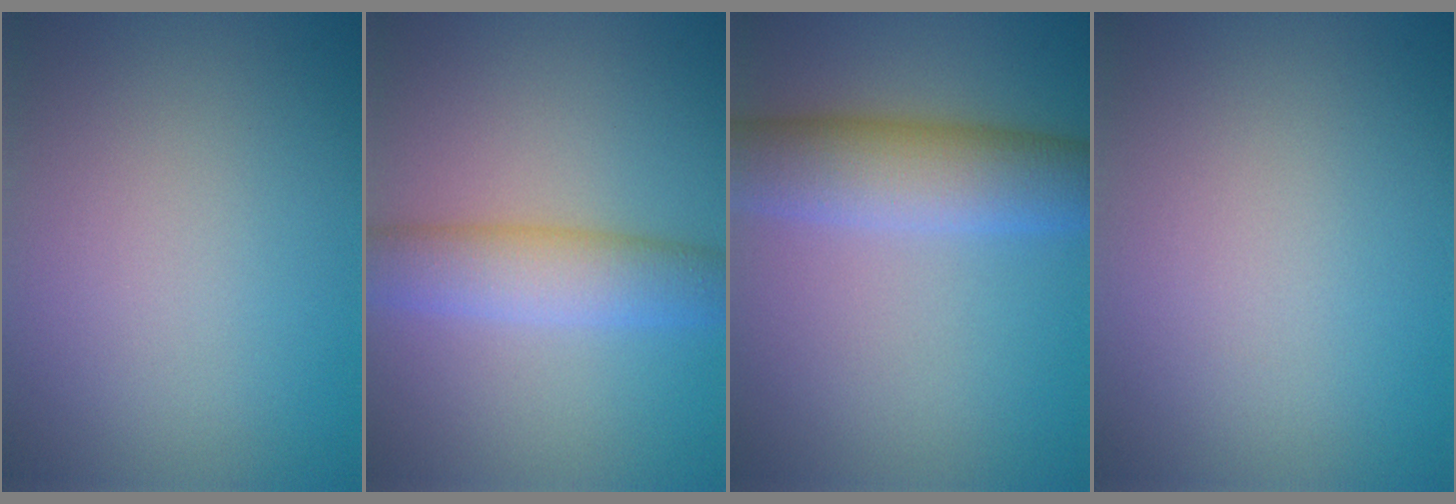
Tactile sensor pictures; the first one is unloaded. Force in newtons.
{"total": 4.7, "press": 4.7, "slide": 0.1}
{"total": 6.6, "press": 6.6, "slide": 0.2}
{"total": 0.0}